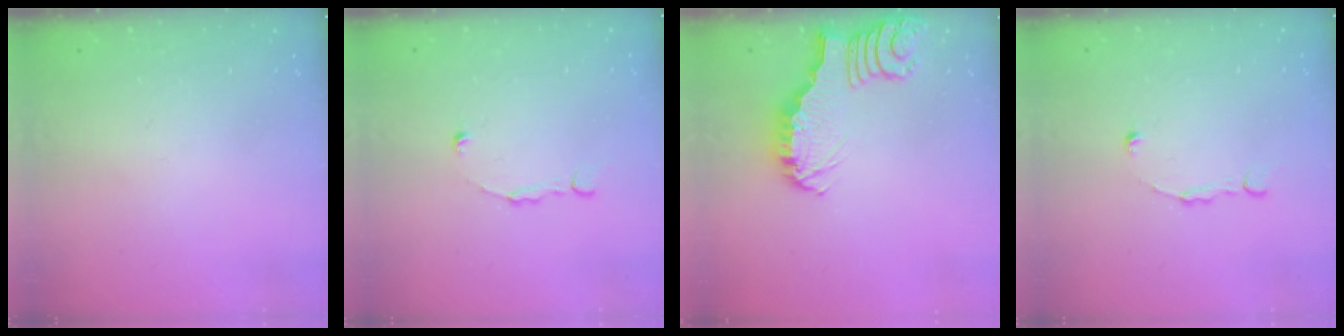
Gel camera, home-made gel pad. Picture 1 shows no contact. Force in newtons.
{"total": 1.9, "press": 1.9, "slide": 0.2}
{"total": 3.0, "press": 3.0, "slide": 0.2}
{"total": 1.9, "press": 1.9, "slide": 0.2}